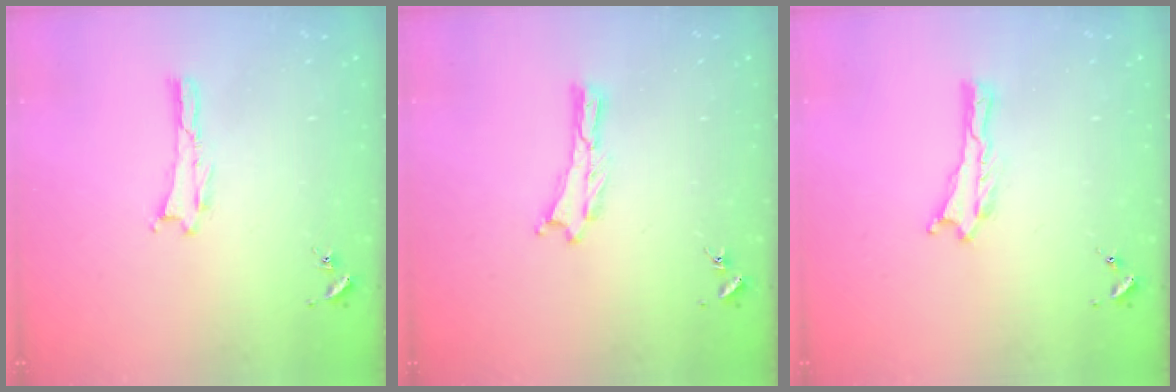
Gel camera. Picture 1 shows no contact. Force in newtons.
{"total": 0.0}
{"total": 0.0}